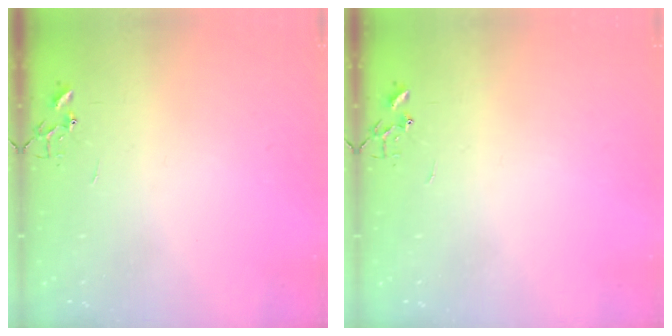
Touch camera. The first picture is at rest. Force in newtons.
{"total": 0.0}